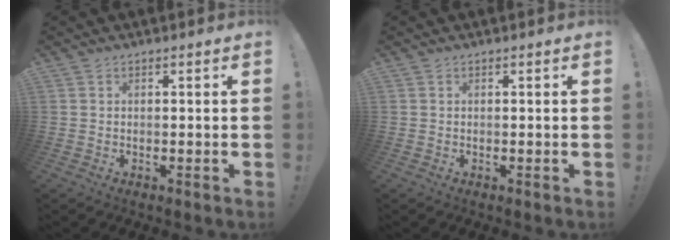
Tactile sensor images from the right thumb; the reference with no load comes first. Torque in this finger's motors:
{"motor_torque": [0.00, 0.00, -0.01, 0.01, 0.00]}